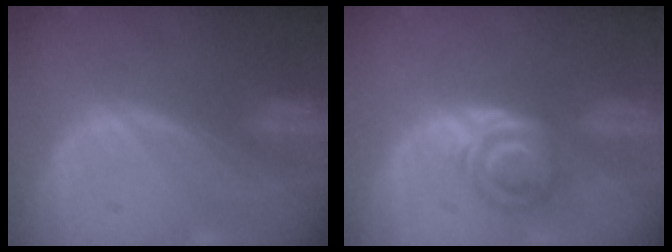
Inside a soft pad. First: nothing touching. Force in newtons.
{"total": 5.6, "press": 5.3, "slide": 1.8}